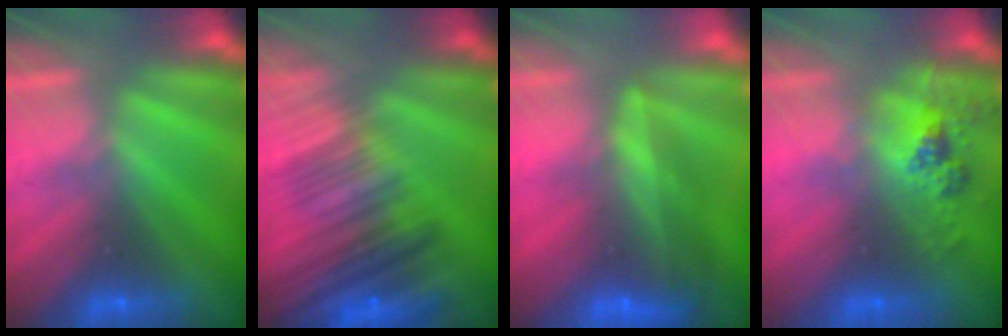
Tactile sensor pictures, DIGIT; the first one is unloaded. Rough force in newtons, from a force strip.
{"total": 7.4}
{"total": 5.7}
{"total": 2.4}